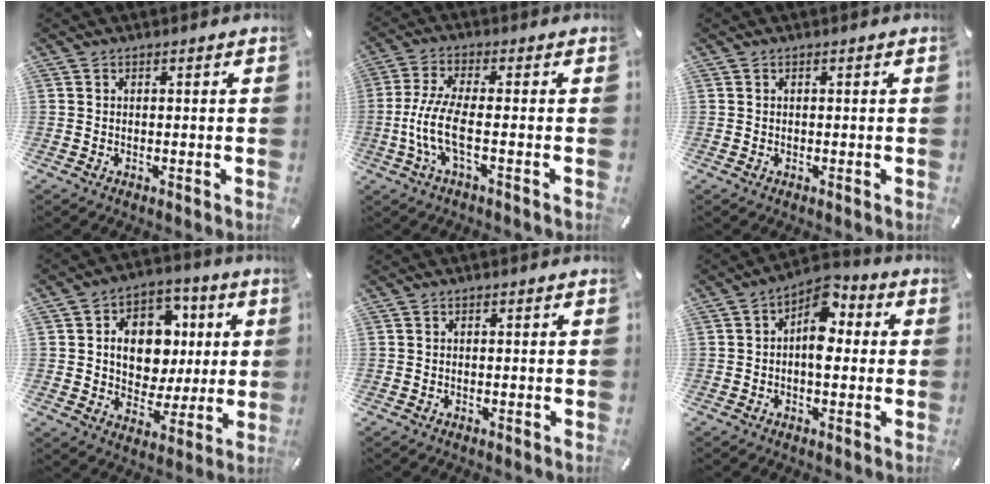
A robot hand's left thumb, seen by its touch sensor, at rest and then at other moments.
{"total": 8.9, "force": [-1.7, 2.4, 8.4], "torque": [-0.187, -0.017, -0.034]}
{"total": 0.0}
{"total": 12.1, "force": [1.2, 10.5, 5.8], "torque": [-0.087, 0.002, 0.031]}
{"total": 0.0}
{"total": 8.3, "force": [1.3, 5.1, 6.4], "torque": [-0.080, -0.008, 0.018]}